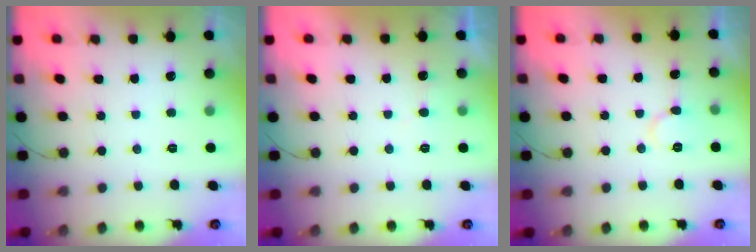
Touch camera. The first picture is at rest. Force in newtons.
{"total": 5.0, "press": 5.0, "slide": 0.3}
{"total": 5.8, "press": 5.8, "slide": 0.1}